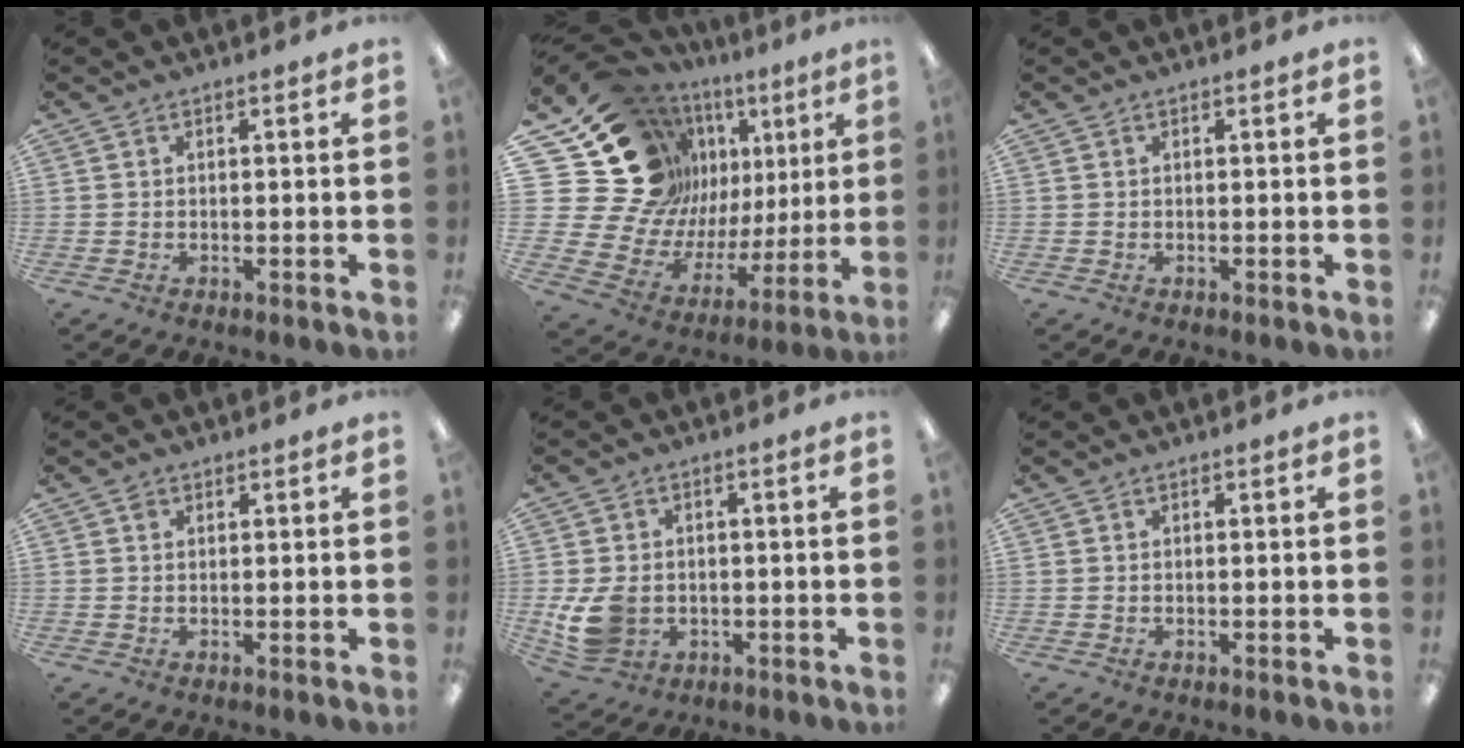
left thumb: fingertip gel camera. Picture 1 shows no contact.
{"total": 25.8, "force": [11.5, 19.6, 12.1], "torque": [-0.257, -0.098, 0.255]}
{"total": 0.0}
{"total": 1.0, "force": [0.6, 0.7, 0.3], "torque": [-0.006, 0.003, 0.011]}
{"total": 8.9, "force": [-1.1, 7.2, 5.1], "torque": [-0.119, 0.007, -0.017]}
{"total": 0.0}